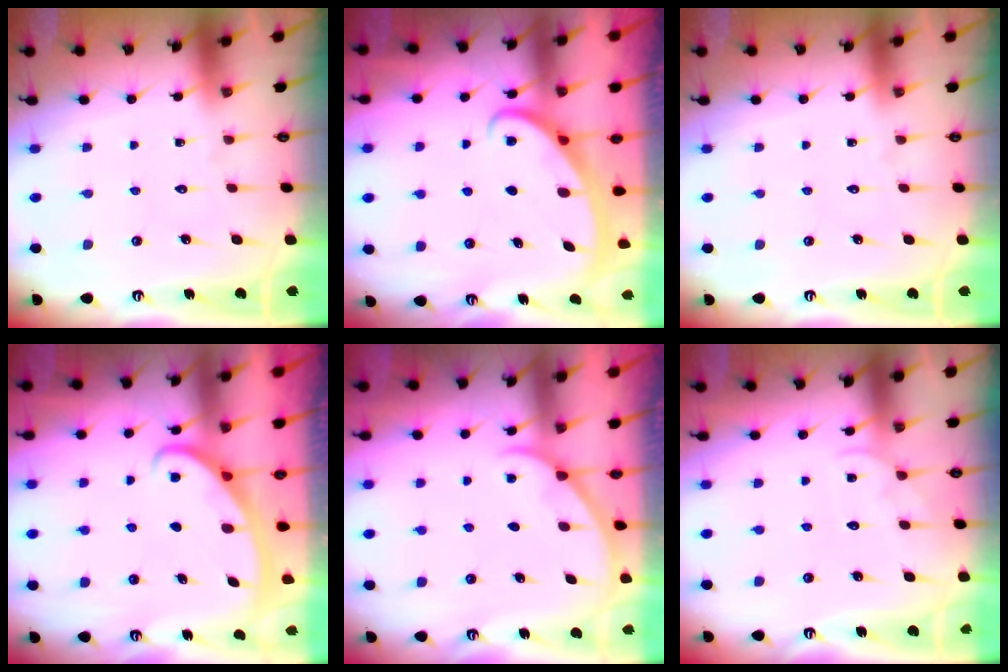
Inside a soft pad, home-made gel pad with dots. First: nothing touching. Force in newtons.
{"total": 2.6, "press": 2.6, "slide": 0.4}
{"total": 0.0}
{"total": 2.8, "press": 2.8, "slide": 0.4}
{"total": 2.1, "press": 2.0, "slide": 0.3}
{"total": 2.4, "press": 2.4, "slide": 0.4}